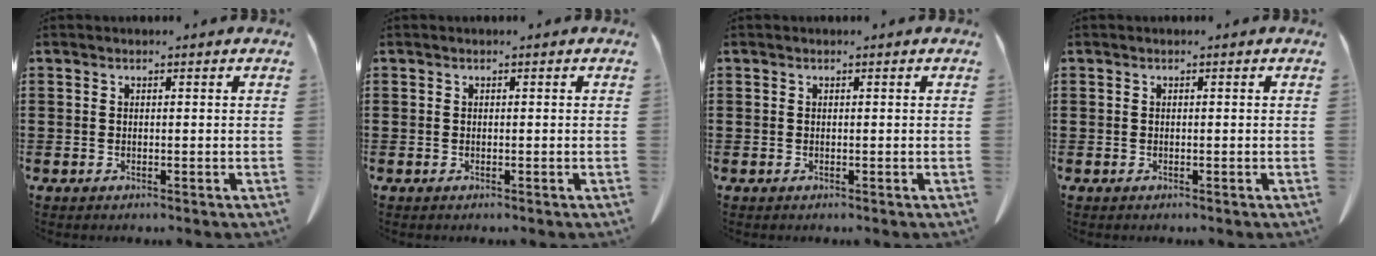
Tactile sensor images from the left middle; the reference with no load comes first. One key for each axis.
{"total": 0.0}
{"total": 0.0}
{"total": 0.0}